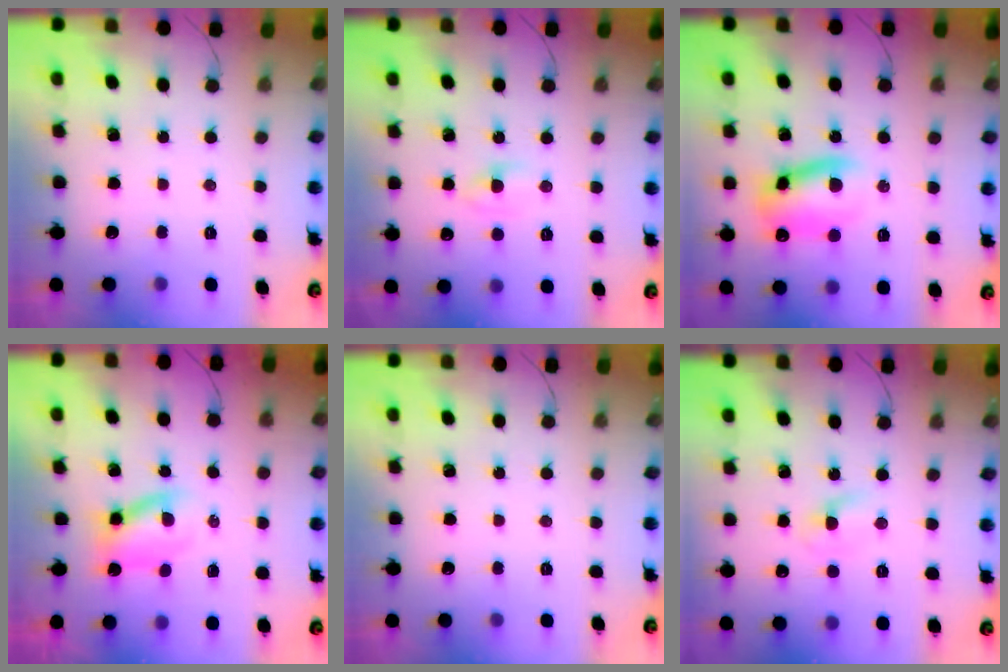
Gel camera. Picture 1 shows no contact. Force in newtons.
{"total": 1.6, "press": 1.4, "slide": 0.8}
{"total": 10.4, "press": 10.3, "slide": 1.6}
{"total": 2.8, "press": 2.7, "slide": 0.7}
{"total": 0.0}
{"total": 2.4, "press": 2.2, "slide": 1.0}